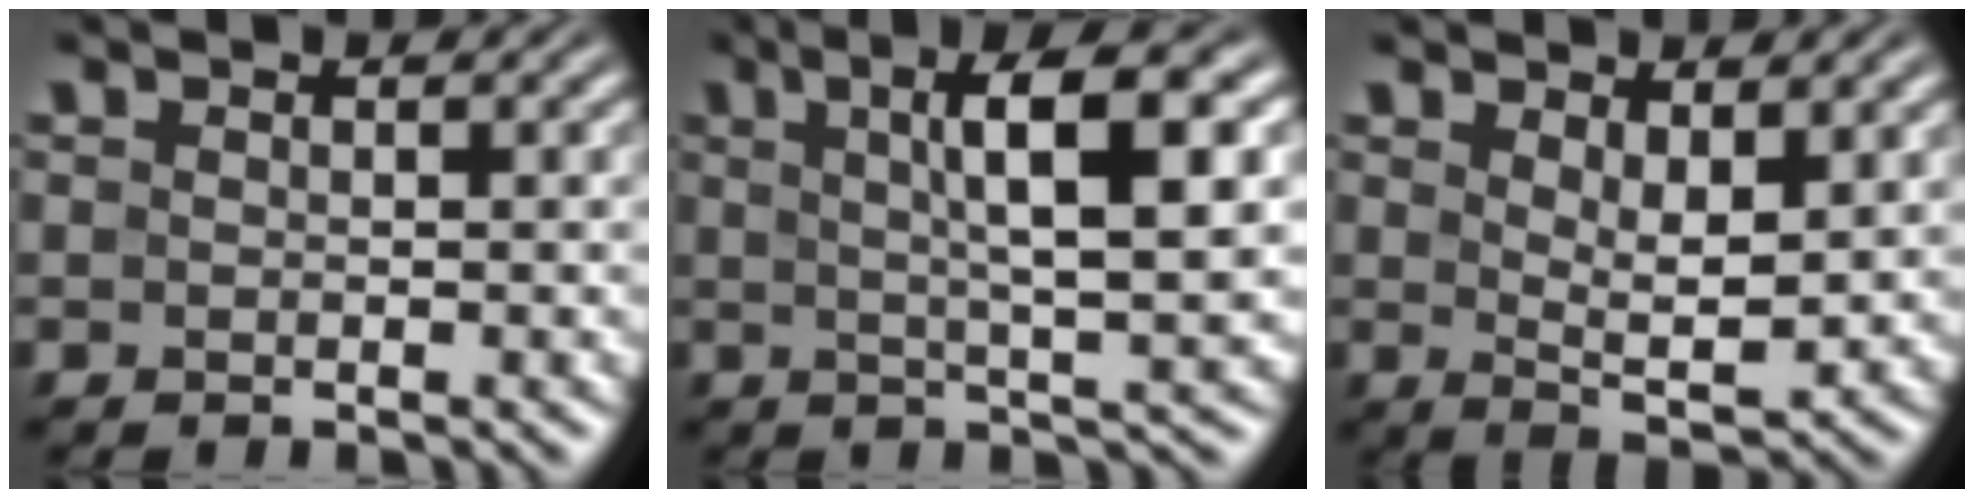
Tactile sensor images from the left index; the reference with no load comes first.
{"total": 8.7, "force": [2.4, 2.0, 8.2], "torque": [-0.112, 0.010, 0.035]}
{"total": 3.8, "force": [1.6, 1.3, 3.2], "torque": [-0.057, -0.011, 0.031]}